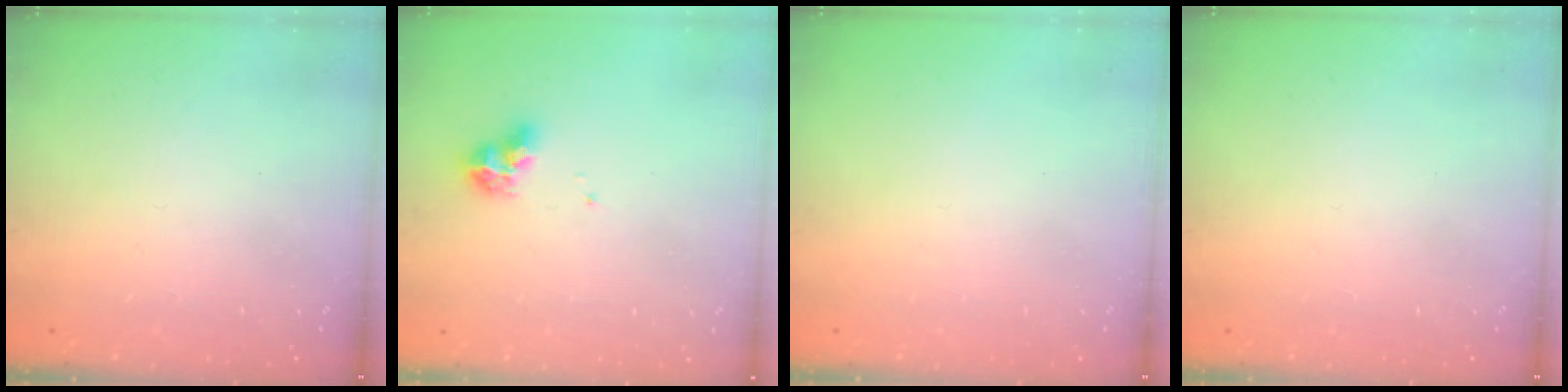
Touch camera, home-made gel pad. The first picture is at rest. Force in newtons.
{"total": 7.0, "press": 6.9, "slide": 1.0}
{"total": 0.0}
{"total": 0.0}